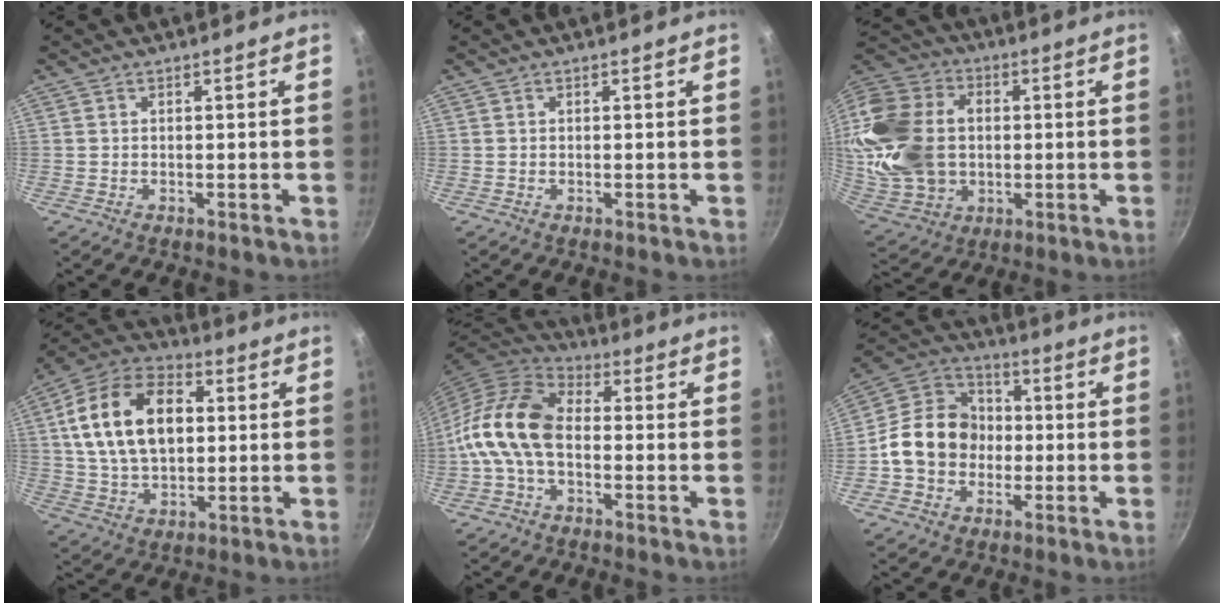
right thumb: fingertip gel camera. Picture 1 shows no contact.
{"total": 0.0}
{"total": 24.7, "force": [1.2, 18.3, 16.5], "torque": [-0.324, 0.019, 0.035]}
{"total": 19.7, "force": [3.4, 12.7, 14.7], "torque": [-0.236, 0.015, 0.051]}
{"total": 13.7, "force": [-1.7, 8.8, 10.3], "torque": [-0.183, 0.037, -0.054]}
{"total": 14.9, "force": [-1.6, 12.6, 7.7], "torque": [-0.098, 0.037, -0.043]}